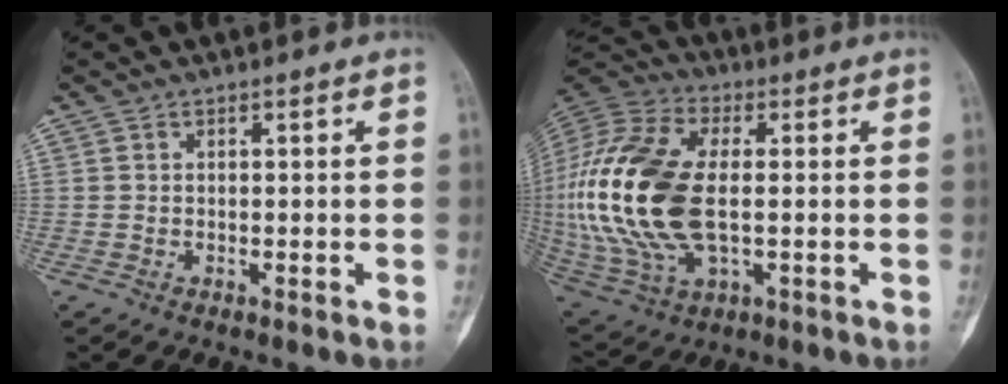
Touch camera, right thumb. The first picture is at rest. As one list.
[{"total": 26.0, "force": [-0.3, 13.9, 22.0], "torque": [-0.500, -0.006, 0.003]}]